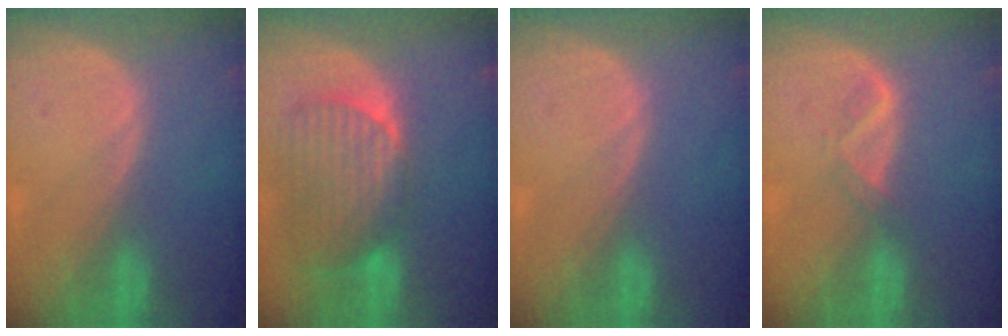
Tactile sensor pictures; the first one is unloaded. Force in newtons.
{"total": 9.5, "press": 8.4, "slide": 4.4}
{"total": 0.0}
{"total": 2.1, "press": 2.0, "slide": 0.6}